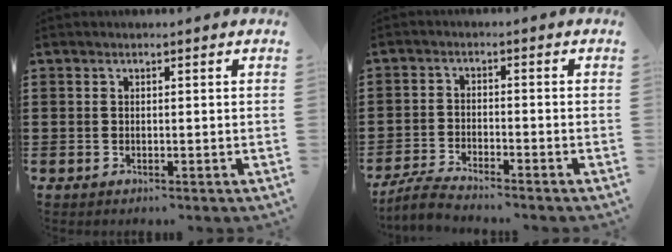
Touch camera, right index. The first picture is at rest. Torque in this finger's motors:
{"motor_torque": [-0.48, 0.69, -0.01, 0.00]}